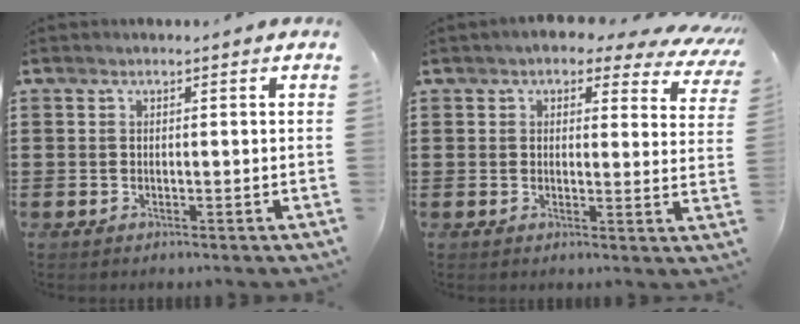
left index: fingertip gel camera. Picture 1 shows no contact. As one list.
[{"total": 4.1, "force": [3.2, 1.7, 2.0], "torque": [-0.035, -0.012, 0.052]}]